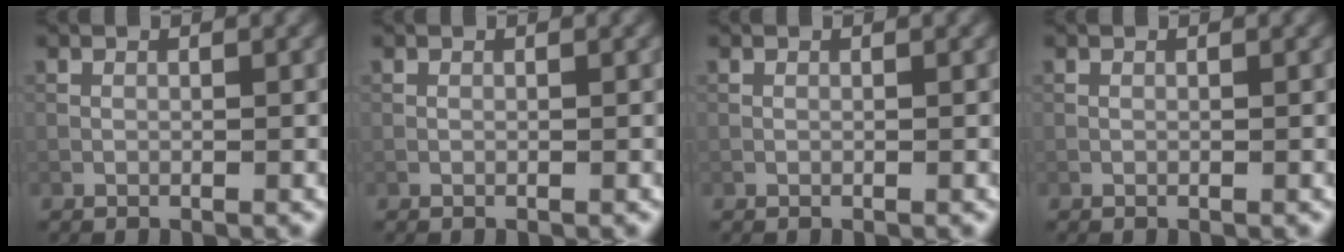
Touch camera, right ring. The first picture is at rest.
{"total": 0.0}
{"total": 0.0}
{"total": 0.0}